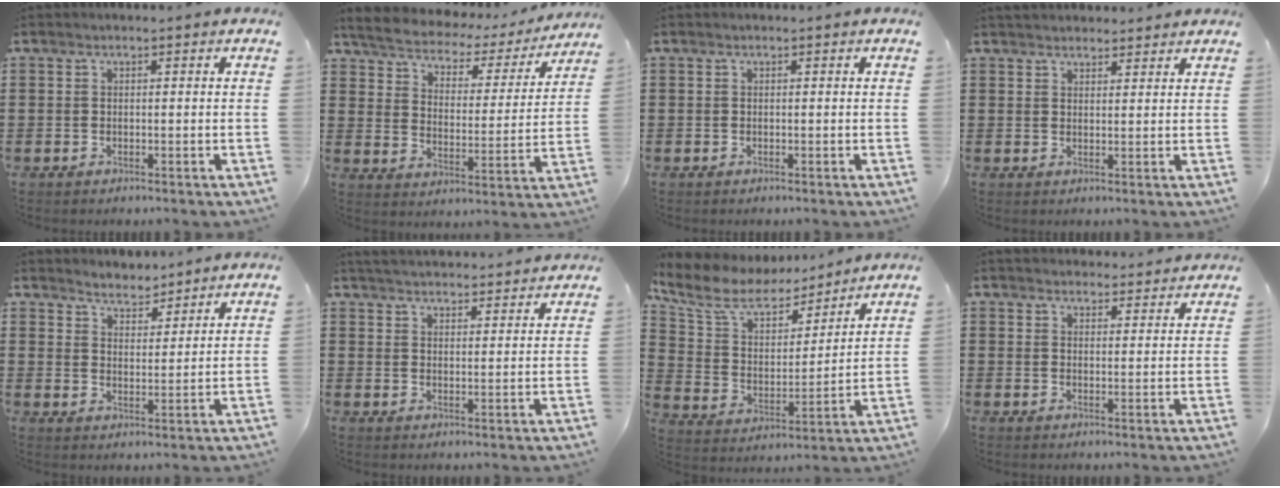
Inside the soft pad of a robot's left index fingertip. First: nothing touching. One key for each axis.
{"total": 3.7, "fx": 3.5, "fy": 0.8, "fz": 0.5, "tx": -0.033, "ty": -0.029, "tz": 0.052}
{"total": 0.0}
{"total": 2.1, "fx": 2.1, "fy": 0.4, "fz": -0.2, "tx": -0.002, "ty": 0.001, "tz": 0.042}
{"total": 3.4, "fx": 3.3, "fy": 0.6, "fz": -0.6, "tx": -0.003, "ty": -0.012, "tz": 0.062}
{"total": 3.6, "fx": 3.6, "fy": 0.0, "fz": 0.1, "tx": -0.014, "ty": -0.015, "tz": 0.066}
{"total": 9.3, "fx": 7.5, "fy": 3.5, "fz": 4.2, "tx": -0.119, "ty": -0.038, "tz": 0.129}
{"total": 2.9, "fx": 2.8, "fy": 0.6, "fz": -0.1, "tx": -0.006, "ty": -0.007, "tz": 0.053}